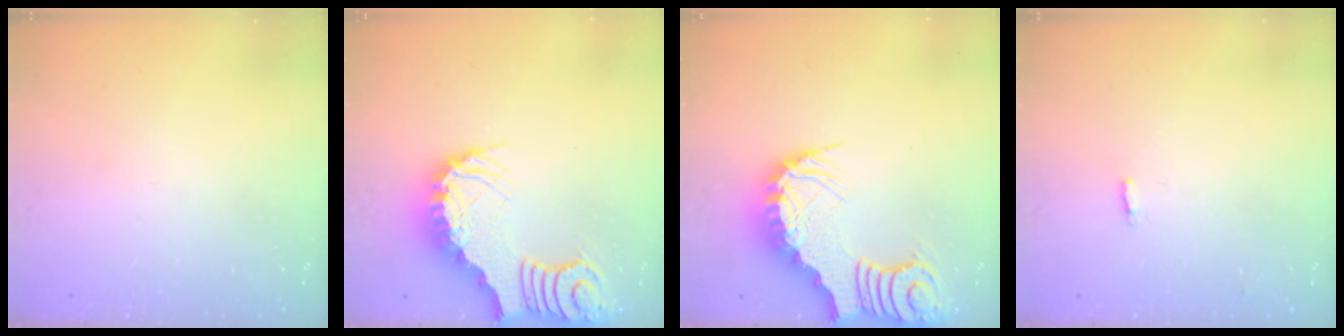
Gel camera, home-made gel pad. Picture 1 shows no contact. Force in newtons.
{"total": 3.7, "press": 3.6, "slide": 0.7}
{"total": 3.8, "press": 3.7, "slide": 0.7}
{"total": 2.2, "press": 2.1, "slide": 0.5}